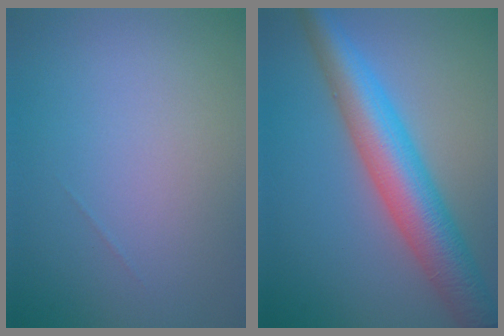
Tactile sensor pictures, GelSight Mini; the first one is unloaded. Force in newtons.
{"total": 7.9, "press": 7.9, "slide": 0.2}